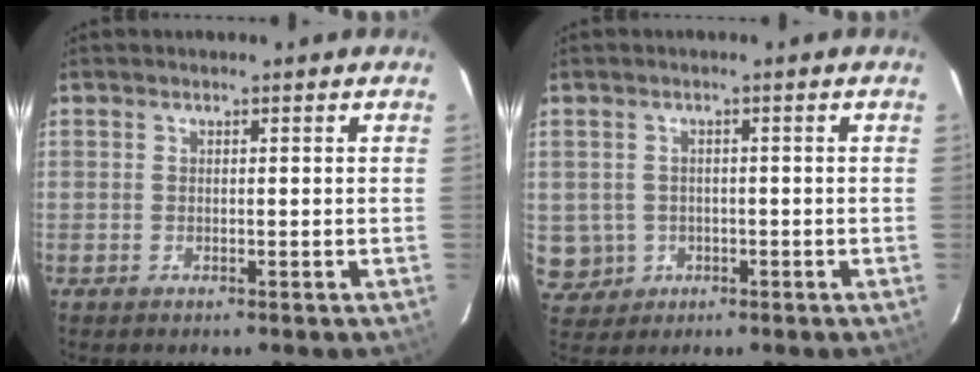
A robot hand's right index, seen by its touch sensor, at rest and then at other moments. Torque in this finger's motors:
{"motor_torque": [-0.61, -0.05, -1.05, -0.21]}